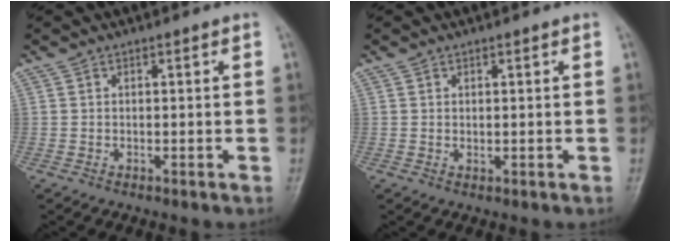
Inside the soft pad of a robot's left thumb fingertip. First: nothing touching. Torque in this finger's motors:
{"motor_torque": [0.01, -0.08, -0.11, -0.05, 0.00]}